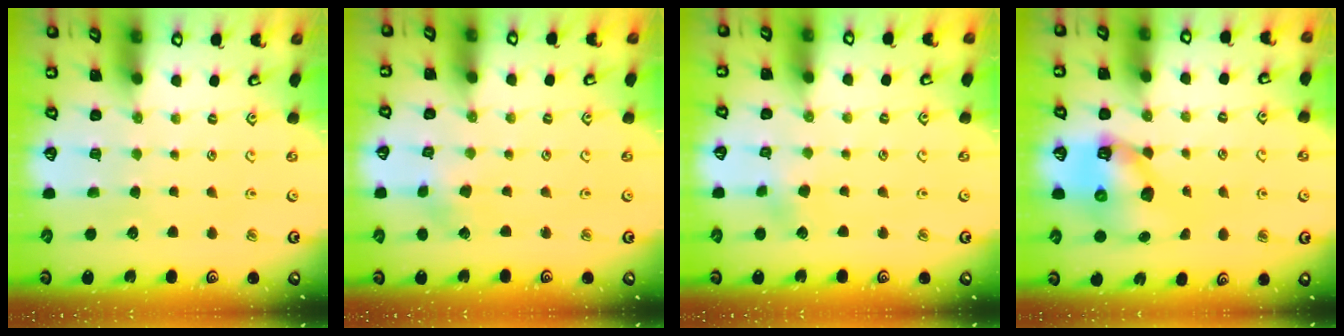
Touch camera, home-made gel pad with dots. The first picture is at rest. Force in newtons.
{"total": 1.7, "press": 1.6, "slide": 0.2}
{"total": 3.0, "press": 3.0, "slide": 0.3}
{"total": 8.8, "press": 8.6, "slide": 1.5}